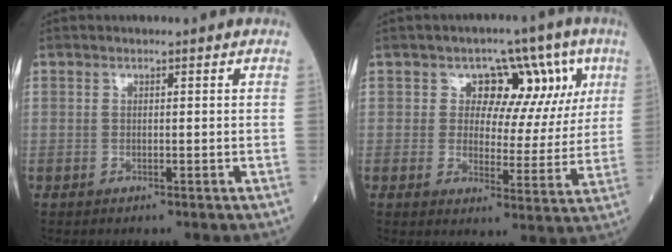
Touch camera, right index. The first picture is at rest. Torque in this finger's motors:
{"motor_torque": [0.51, 0.57, 0.11, 0.03]}